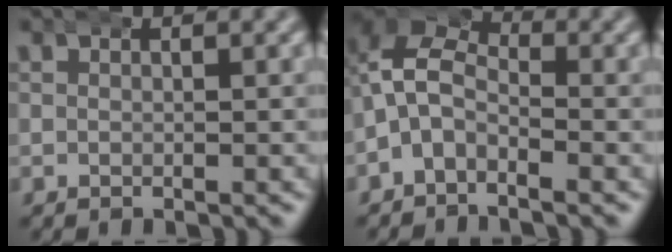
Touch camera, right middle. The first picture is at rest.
{"total": 7.6, "force": [0.3, 6.4, 4.1], "torque": [-0.081, -0.001, -0.019]}